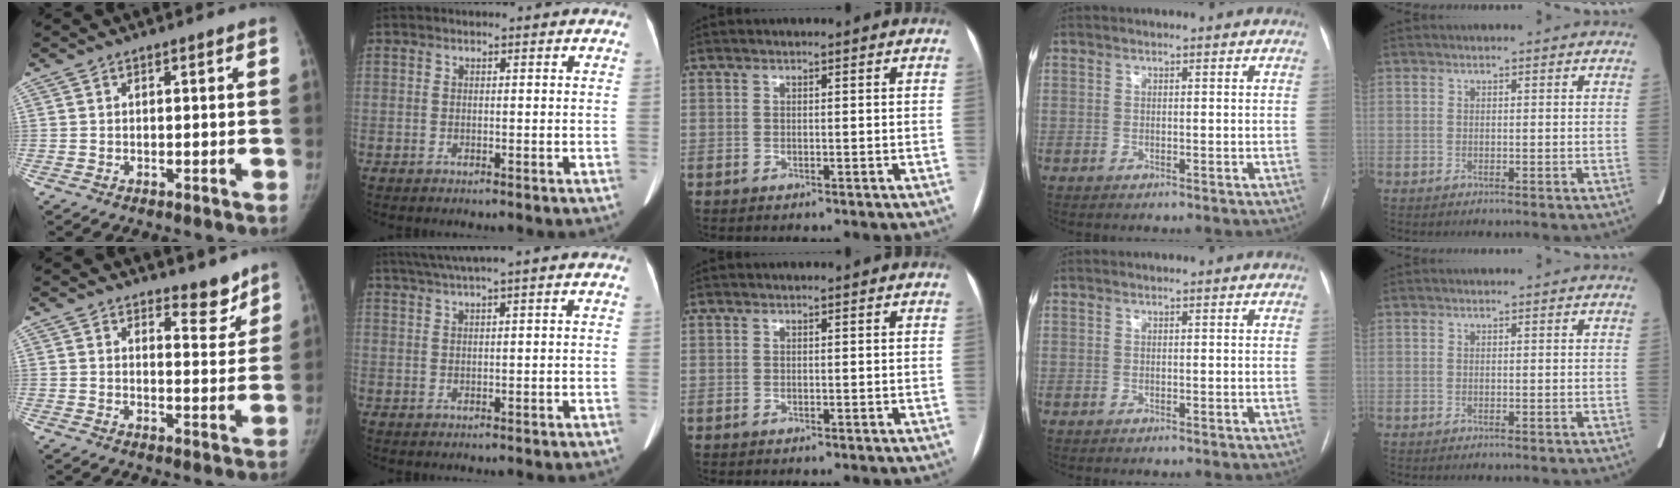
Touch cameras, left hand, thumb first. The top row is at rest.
{"thumb": {"total": 5.1, "force": [4.4, 1.9, 1.6], "torque": [0.005, -0.039, 0.064]}, "index": {"total": 4.2, "force": [2.8, -1.1, 2.9], "torque": [-0.060, 0.016, 0.056]}}